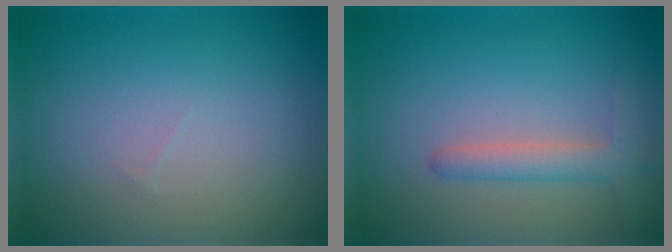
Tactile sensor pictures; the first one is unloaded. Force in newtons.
{"total": 2.4, "press": 2.4, "slide": 0.3}